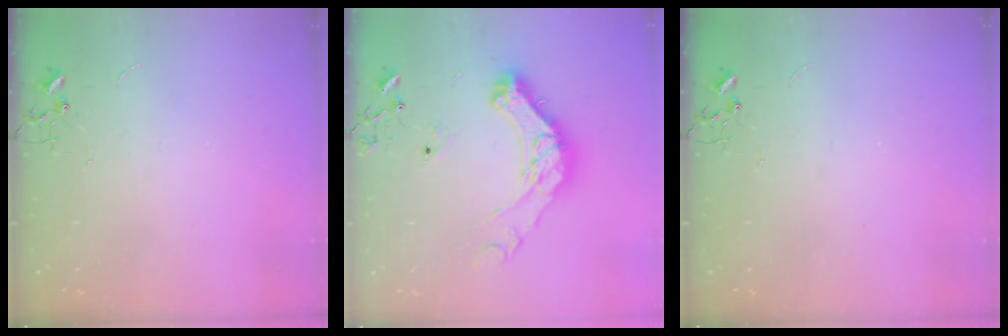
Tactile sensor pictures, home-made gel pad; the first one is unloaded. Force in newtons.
{"total": 17.8, "press": 17.7, "slide": 1.8}
{"total": 0.0}